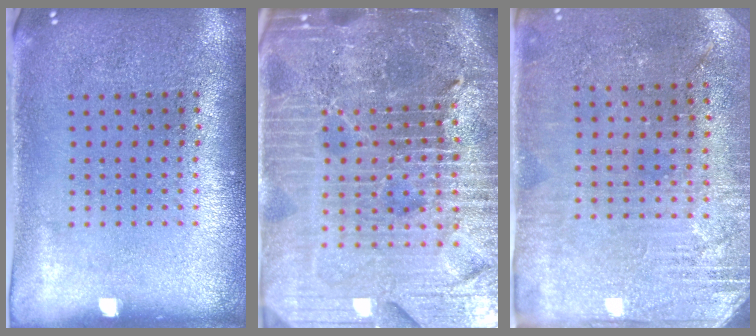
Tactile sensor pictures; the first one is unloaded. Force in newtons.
{"total": 6.9, "press": 6.0, "slide": 3.4}
{"total": 2.9, "press": 2.8, "slide": 0.9}